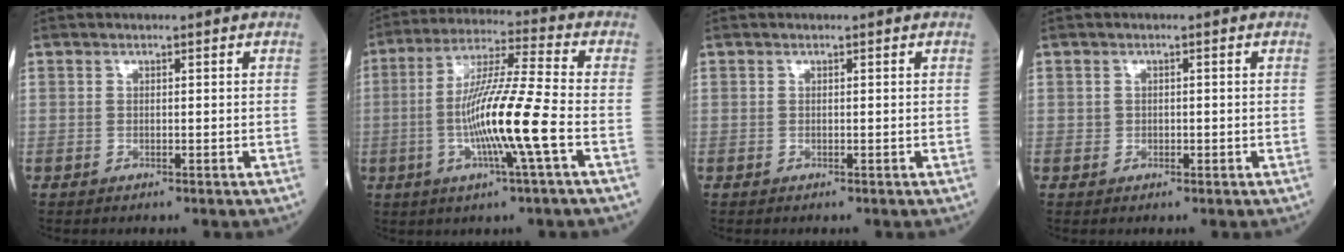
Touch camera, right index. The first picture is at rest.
{"total": 13.2, "force": [-3.3, -0.8, 12.8], "torque": [-0.240, -0.008, -0.068]}
{"total": 0.0}
{"total": 0.9, "force": [0.0, 0.8, 0.3], "torque": [-0.005, 0.003, 0.004]}